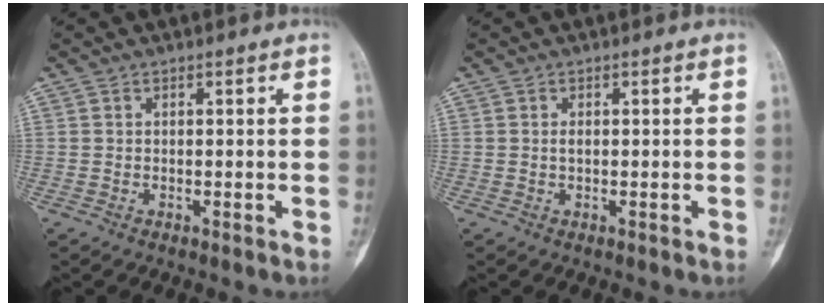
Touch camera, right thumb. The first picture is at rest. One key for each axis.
{"total": 0.8, "fx": 0.0, "fy": 0.4, "fz": 0.6, "tx": -0.015, "ty": 0.000, "tz": 0.000}